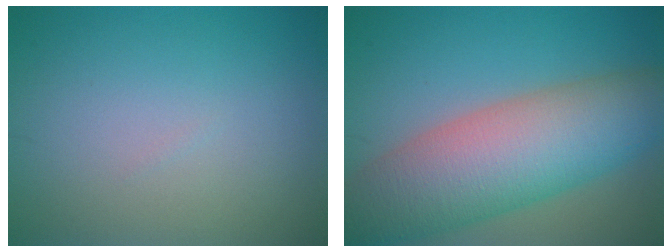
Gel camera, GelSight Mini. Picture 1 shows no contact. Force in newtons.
{"total": 10.9, "press": 10.9, "slide": 0.4}